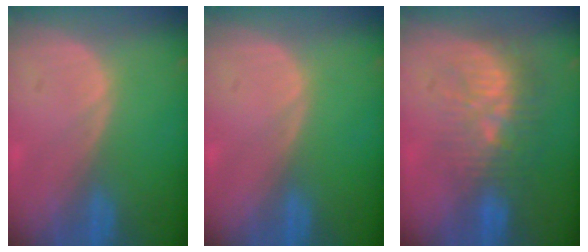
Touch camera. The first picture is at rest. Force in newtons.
{"total": 0.0}
{"total": 9.8, "press": 8.8, "slide": 4.3}